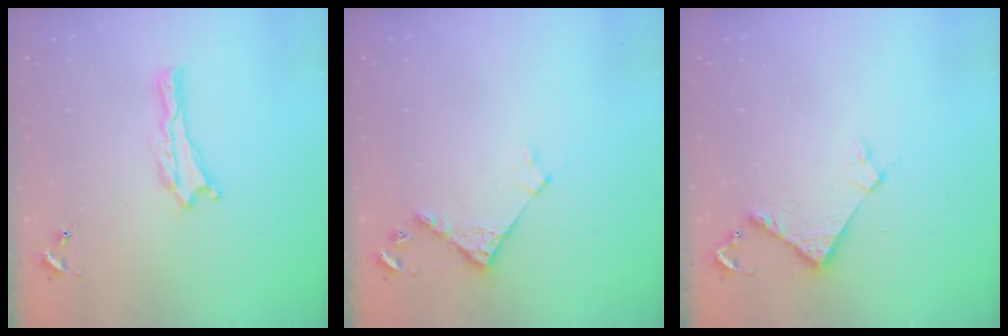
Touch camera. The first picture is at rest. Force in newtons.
{"total": 4.0, "press": 4.0, "slide": 0.3}
{"total": 3.9, "press": 3.9, "slide": 0.3}